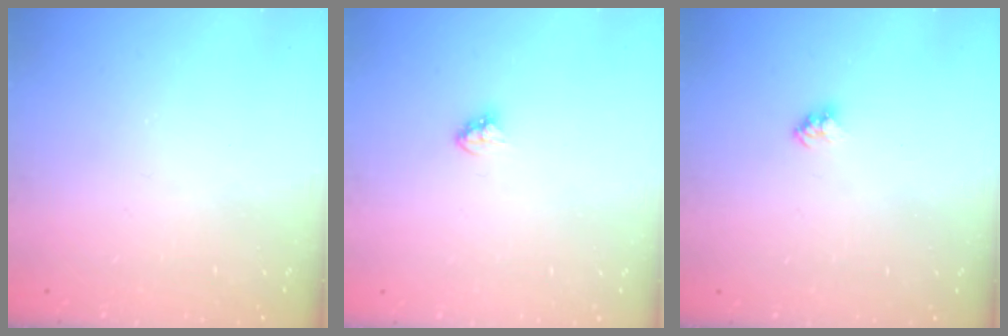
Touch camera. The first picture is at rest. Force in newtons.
{"total": 3.4, "press": 3.4, "slide": 0.5}
{"total": 2.4, "press": 2.4, "slide": 0.2}